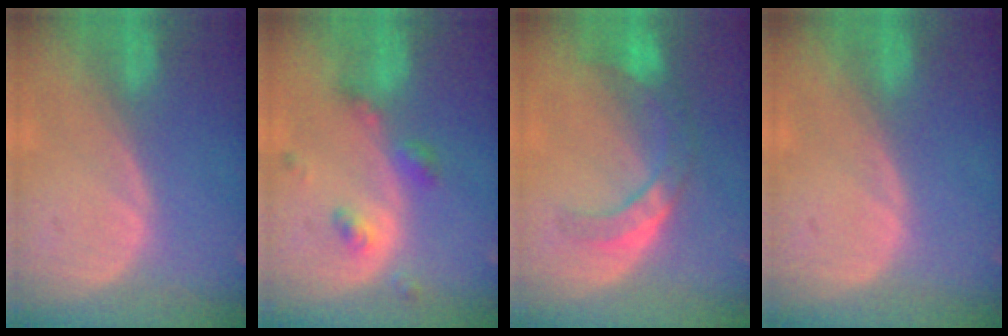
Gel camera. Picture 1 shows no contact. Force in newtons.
{"total": 4.8, "press": 4.3, "slide": 2.1}
{"total": 7.2, "press": 6.4, "slide": 3.3}
{"total": 0.0}